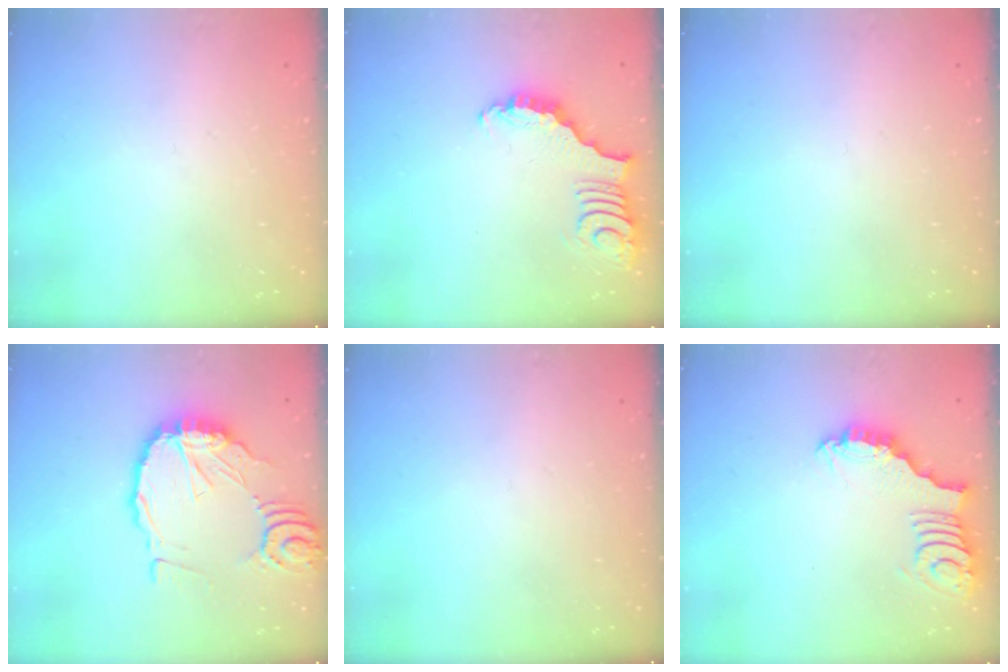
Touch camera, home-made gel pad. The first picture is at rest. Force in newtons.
{"total": 3.6, "press": 3.5, "slide": 0.7}
{"total": 0.0}
{"total": 14.7, "press": 14.6, "slide": 1.6}
{"total": 0.0}
{"total": 3.2, "press": 3.2, "slide": 0.1}